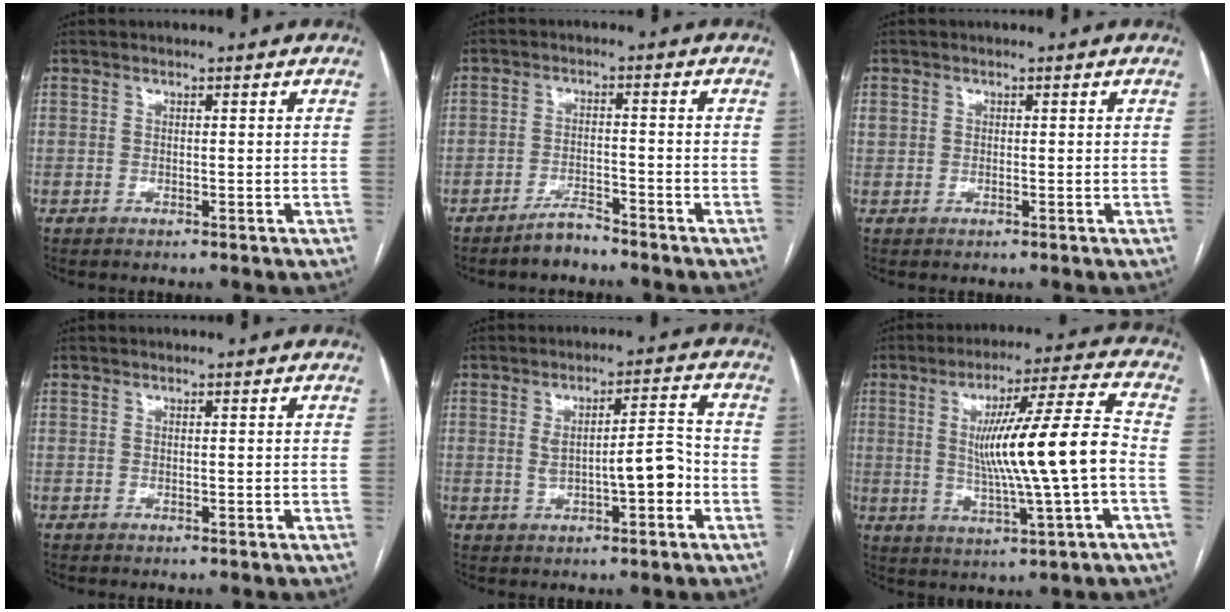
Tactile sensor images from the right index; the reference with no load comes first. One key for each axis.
{"total": 3.4, "fx": -3.2, "fy": 0.7, "fz": 1.1, "tx": -0.017, "ty": -0.003, "tz": -0.057}
{"total": 1.3, "fx": 0.2, "fy": 1.1, "fz": 0.7, "tx": -0.021, "ty": 0.011, "tz": 0.010}
{"total": 0.0}
{"total": 7.1, "fx": -1.2, "fy": 1.9, "fz": 6.8, "tx": -0.112, "ty": 0.022, "tz": -0.011}
{"total": 14.4, "fx": -0.7, "fy": -0.3, "fz": 14.4, "tx": -0.238, "ty": 0.005, "tz": -0.009}